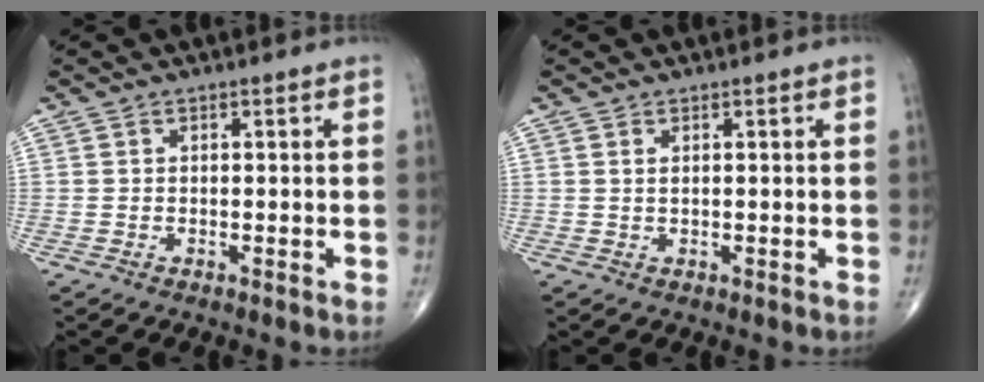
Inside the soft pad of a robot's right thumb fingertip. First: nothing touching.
{"total": 0.8, "force": [0.4, 0.3, 0.6], "torque": [-0.015, 0.002, 0.008]}